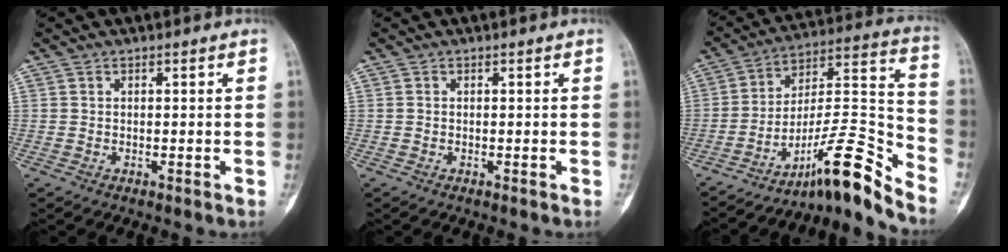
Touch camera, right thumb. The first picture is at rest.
{"total": 0.0}
{"total": 15.7, "force": [-12.2, 1.8, 9.8], "torque": [-0.145, 0.130, -0.199]}